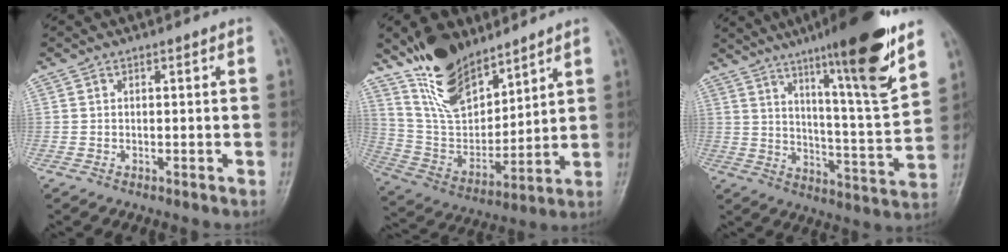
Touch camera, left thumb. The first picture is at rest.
{"total": 15.6, "force": [11.8, 6.9, 7.6], "torque": [-0.096, -0.070, 0.231]}
{"total": 19.8, "force": [12.5, 1.5, 15.2], "torque": [-0.208, -0.065, 0.194]}